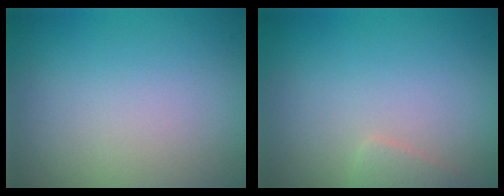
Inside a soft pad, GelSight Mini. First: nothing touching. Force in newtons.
{"total": 1.0, "press": 1.0, "slide": 0.1}